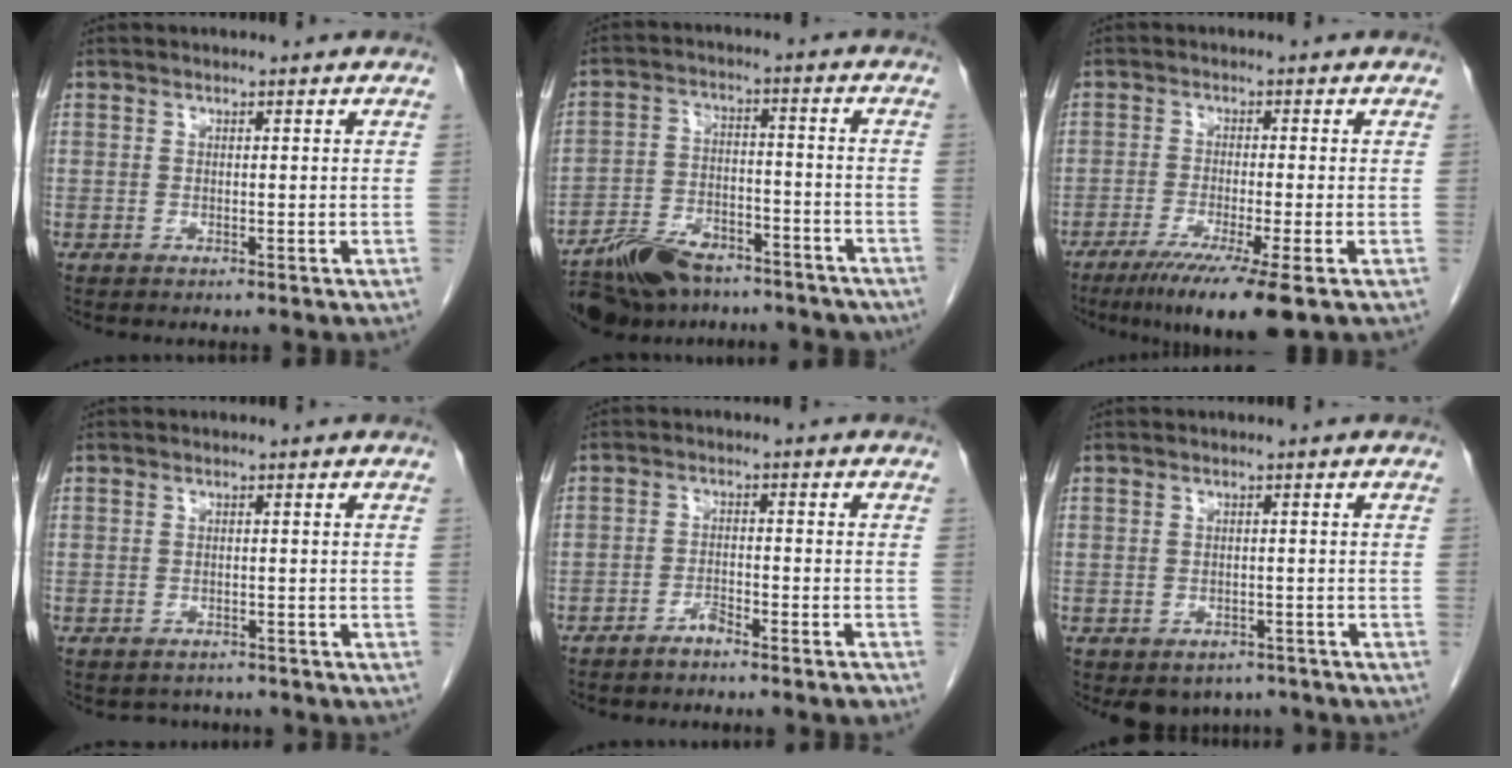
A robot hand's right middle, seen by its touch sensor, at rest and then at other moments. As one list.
[{"total": 17.9, "force": [-14.4, 7.4, 7.7], "torque": [-0.137, 0.009, -0.216]}, {"total": 9.4, "force": [-6.0, -0.6, 7.2], "torque": [-0.116, -0.027, -0.096]}, {"total": 2.8, "force": [-2.4, 1.4, -0.2], "torque": [-0.001, 0.003, -0.036]}, {"total": 2.9, "force": [-2.7, 0.2, 1.1], "torque": [-0.019, 0.004, -0.044]}, {"total": 4.8, "force": [-3.8, 3.0, 0.7], "torque": [0.006, 0.012, -0.046]}]